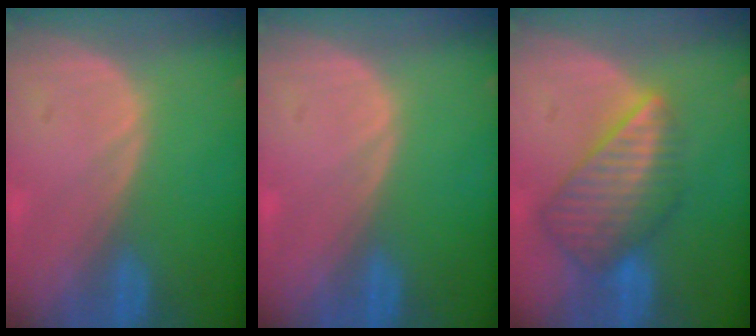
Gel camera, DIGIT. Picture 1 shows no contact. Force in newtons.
{"total": 0.0}
{"total": 8.7, "press": 7.6, "slide": 4.3}